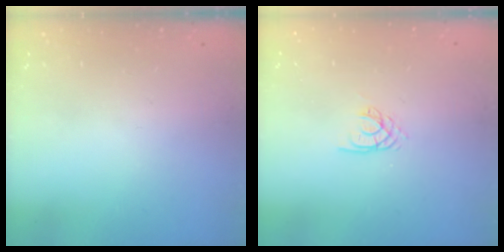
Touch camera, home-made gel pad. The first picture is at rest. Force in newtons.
{"total": 2.1, "press": 2.1, "slide": 0.3}